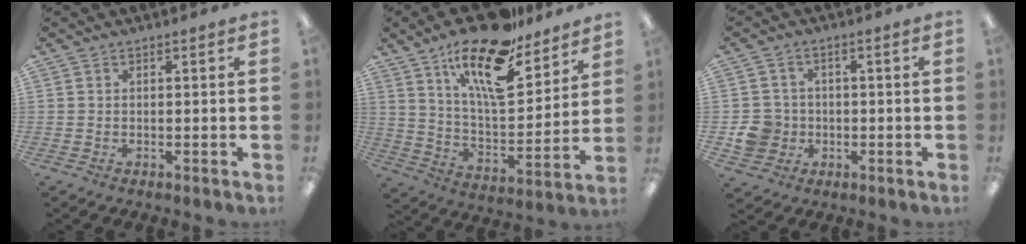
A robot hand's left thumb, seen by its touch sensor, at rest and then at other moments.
{"total": 19.8, "force": [13.9, 7.3, 12.1], "torque": [-0.210, -0.083, 0.237]}
{"total": 7.0, "force": [-1.1, 6.6, 2.1], "torque": [-0.042, 0.015, -0.016]}